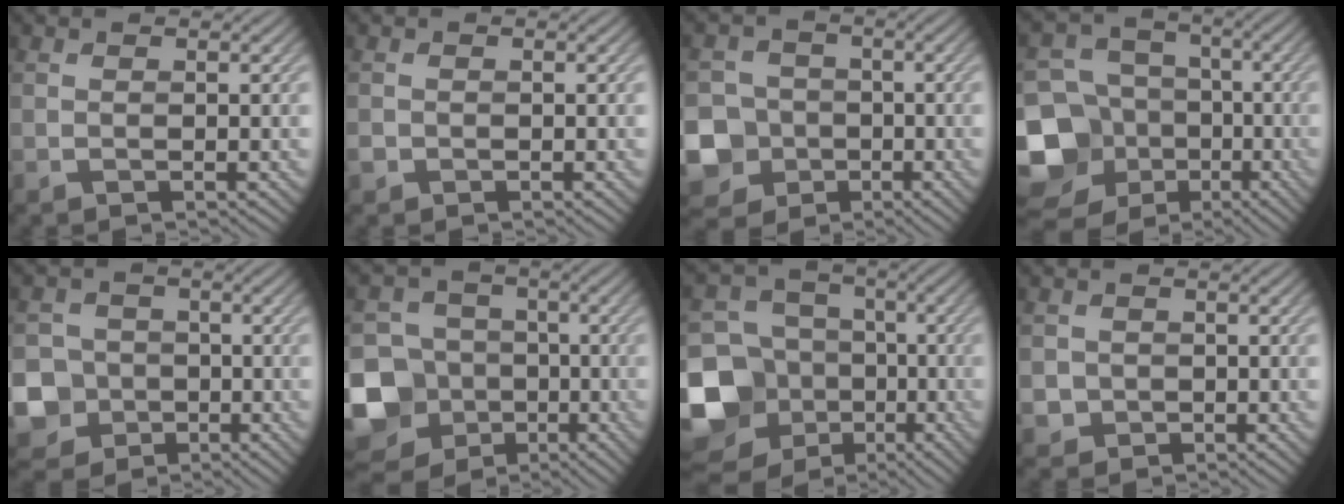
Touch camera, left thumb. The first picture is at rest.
{"total": 0.9, "force": [-0.5, 0.8, 0.2], "torque": [-0.006, -0.005, -0.012]}
{"total": 11.8, "force": [-4.5, 10.5, 3.3], "torque": [-0.118, -0.041, -0.101]}
{"total": 15.8, "force": [-5.6, 13.6, 5.8], "torque": [-0.194, -0.019, -0.107]}
{"total": 10.4, "force": [-3.9, 9.3, 2.7], "torque": [-0.094, -0.036, -0.093]}
{"total": 17.1, "force": [-6.7, 14.7, 5.5], "torque": [-0.182, -0.036, -0.125]}
{"total": 17.6, "force": [-6.0, 14.9, 7.1], "torque": [-0.218, -0.018, -0.111]}
{"total": 2.3, "force": [-0.5, 2.2, 0.4], "torque": [-0.007, -0.006, -0.011]}